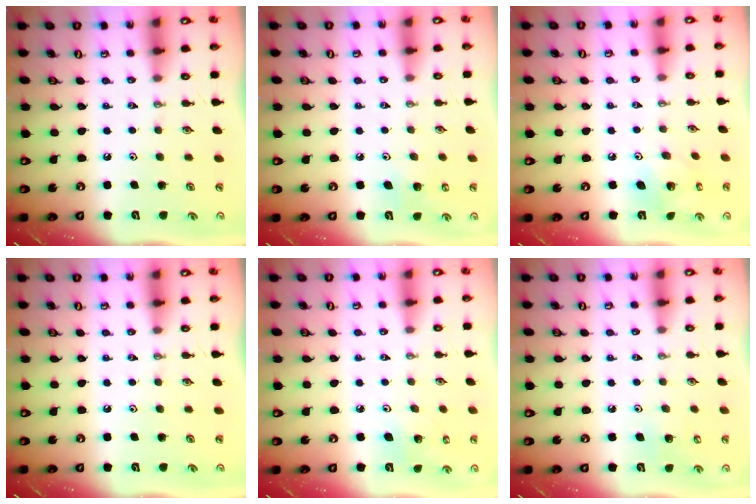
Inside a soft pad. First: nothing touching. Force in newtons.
{"total": 6.1, "press": 5.8, "slide": 1.9}
{"total": 7.4, "press": 7.4, "slide": 0.2}
{"total": 0.0}
{"total": 3.8, "press": 3.8, "slide": 0.3}
{"total": 5.5, "press": 5.5, "slide": 1.0}